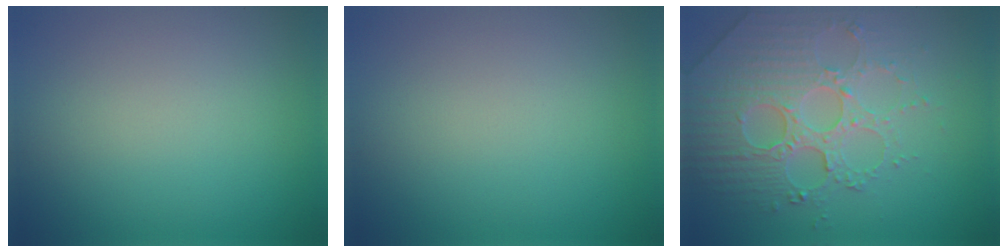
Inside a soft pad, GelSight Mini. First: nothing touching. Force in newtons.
{"total": 0.0}
{"total": 5.1, "press": 4.9, "slide": 1.2}